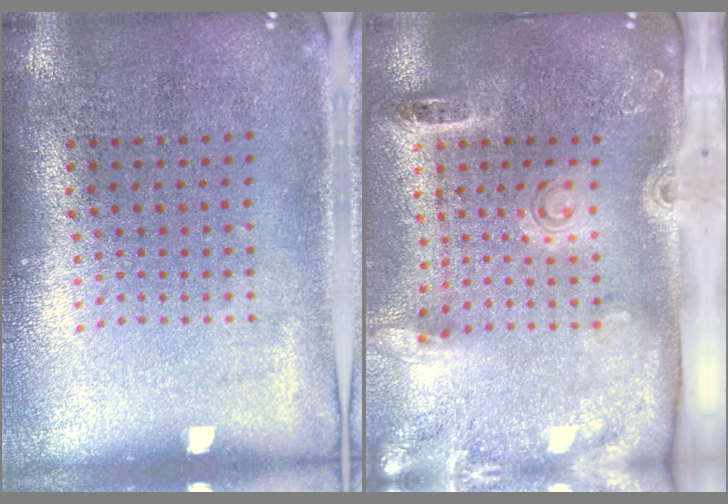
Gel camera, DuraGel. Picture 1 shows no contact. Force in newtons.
{"total": 2.8, "press": 2.0, "slide": 2.0}